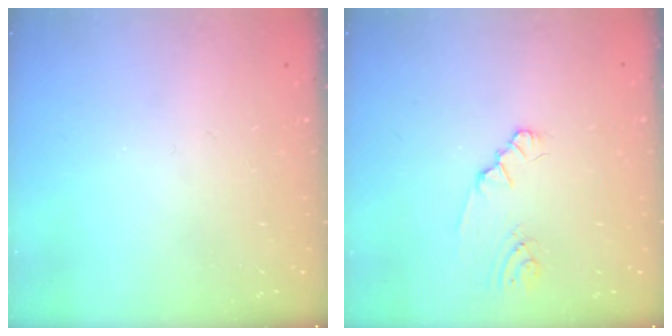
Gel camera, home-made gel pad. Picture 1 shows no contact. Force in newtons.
{"total": 1.8, "press": 1.8, "slide": 0.2}